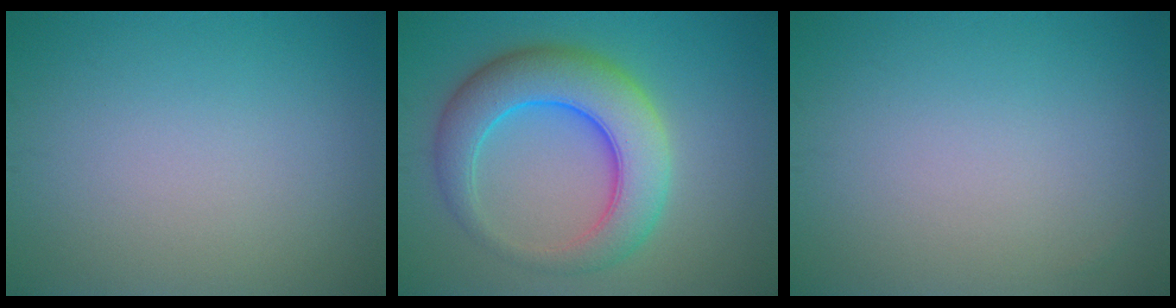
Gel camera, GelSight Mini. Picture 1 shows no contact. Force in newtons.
{"total": 8.1, "press": 8.0, "slide": 0.2}
{"total": 0.0}